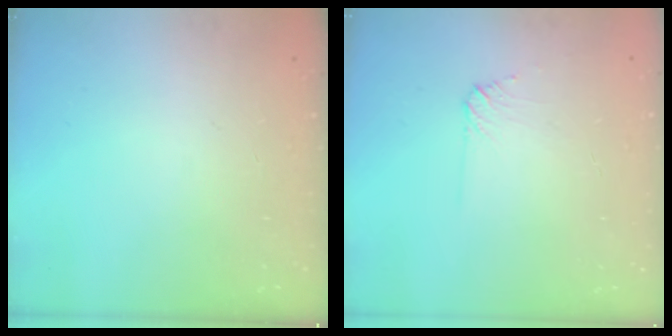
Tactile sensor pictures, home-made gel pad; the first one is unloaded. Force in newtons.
{"total": 5.3, "press": 5.2, "slide": 0.9}